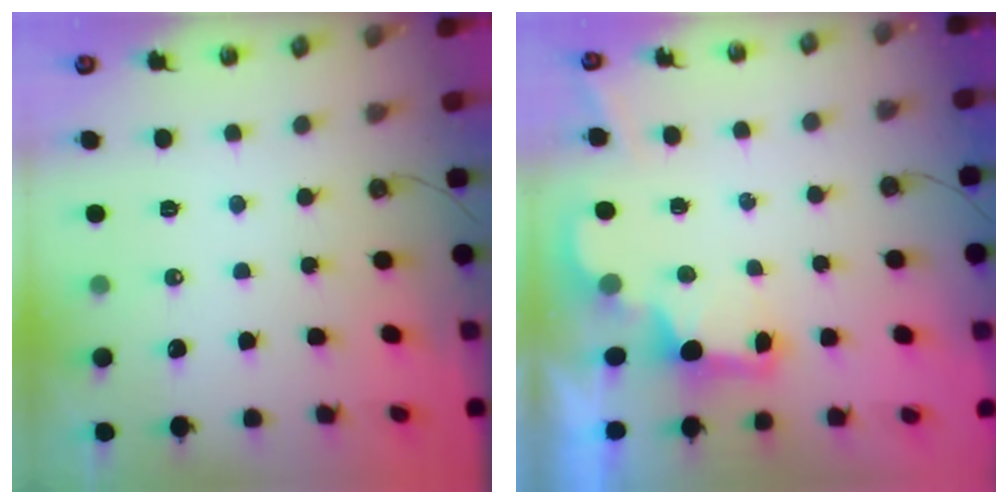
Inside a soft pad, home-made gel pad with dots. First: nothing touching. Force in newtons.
{"total": 2.2, "press": 2.1, "slide": 0.7}